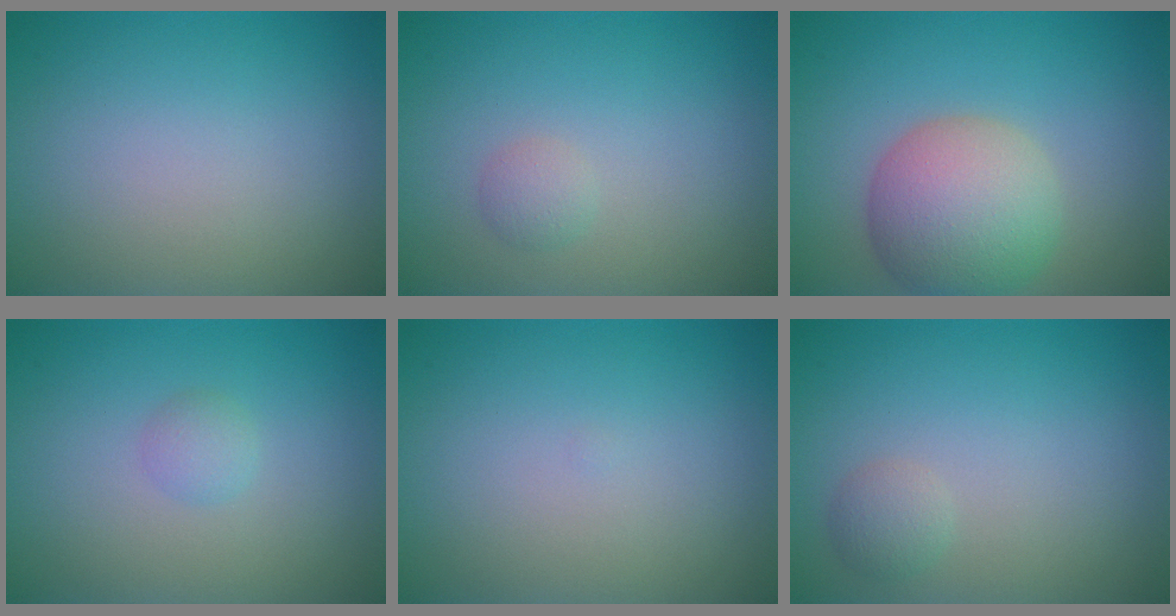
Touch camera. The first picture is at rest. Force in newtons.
{"total": 1.1, "press": 1.1, "slide": 0.0}
{"total": 7.0, "press": 7.0, "slide": 0.5}
{"total": 1.1, "press": 1.1, "slide": 0.1}
{"total": 0.0}
{"total": 1.3, "press": 1.3, "slide": 0.0}